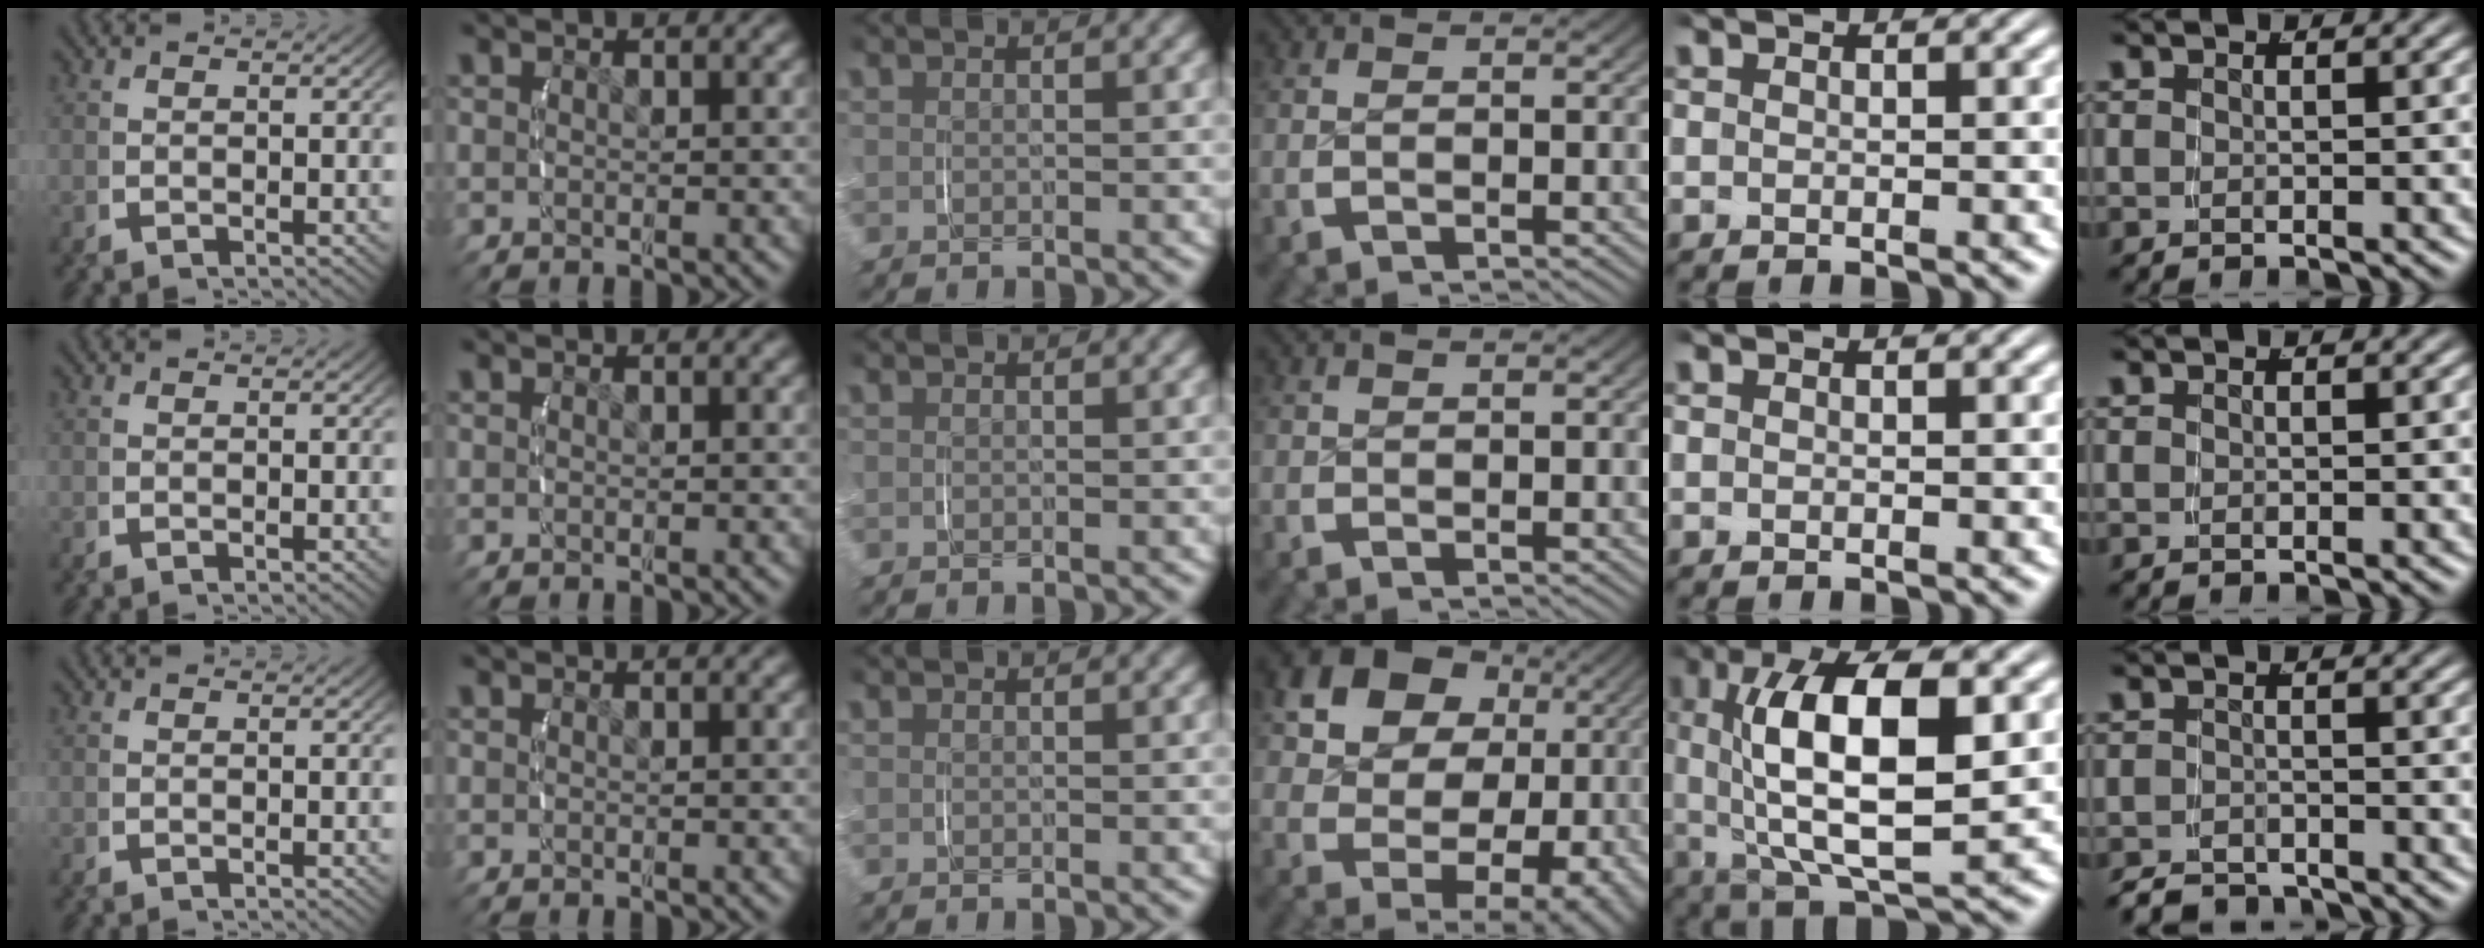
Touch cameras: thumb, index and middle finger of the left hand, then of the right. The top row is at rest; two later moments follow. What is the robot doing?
{"motion": "grasp_and_lifting", "object": "velcro strap"}